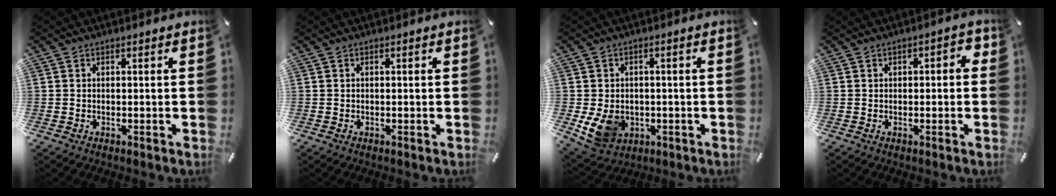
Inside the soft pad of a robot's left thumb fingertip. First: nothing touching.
{"total": 0.0}
{"total": 8.4, "force": [-1.5, 7.1, 4.3], "torque": [-0.097, 0.007, -0.027]}
{"total": 2.1, "force": [-0.5, 1.3, 1.5], "torque": [-0.017, 0.005, -0.013]}